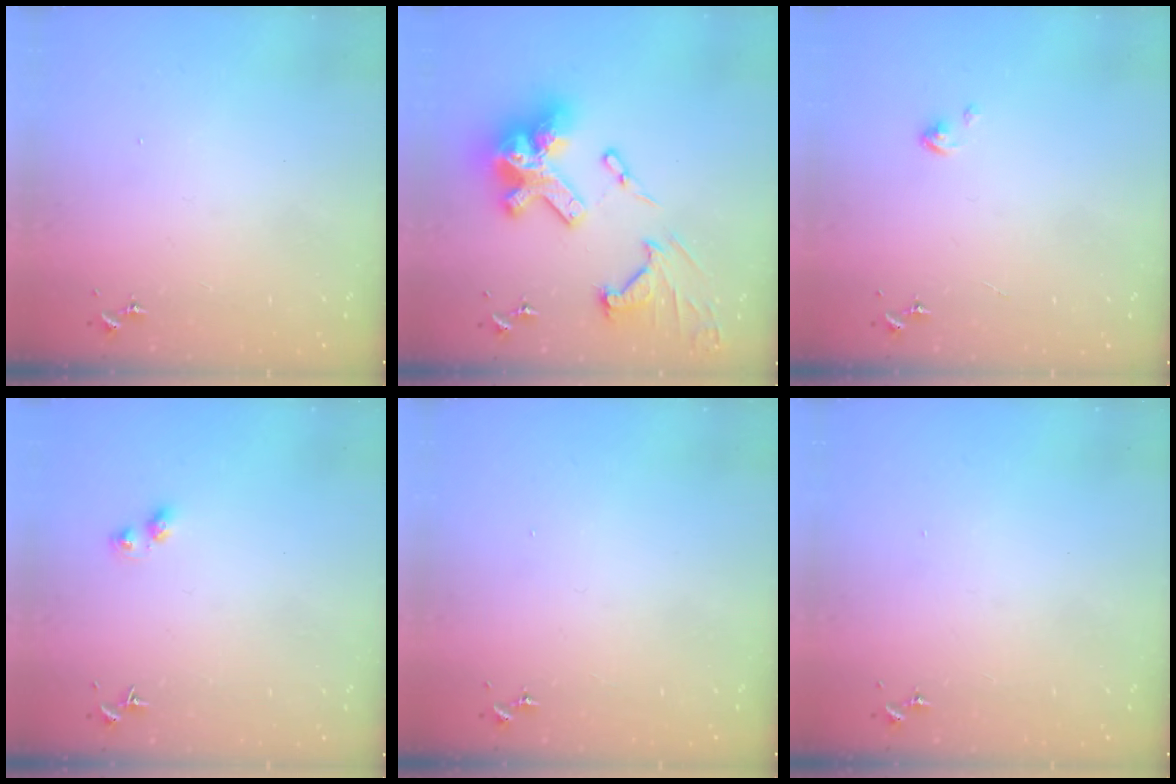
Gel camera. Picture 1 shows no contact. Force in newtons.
{"total": 26.3, "press": 26.1, "slide": 2.5}
{"total": 3.0, "press": 3.0, "slide": 0.2}
{"total": 4.4, "press": 4.4, "slide": 0.3}
{"total": 0.0}
{"total": 0.0}